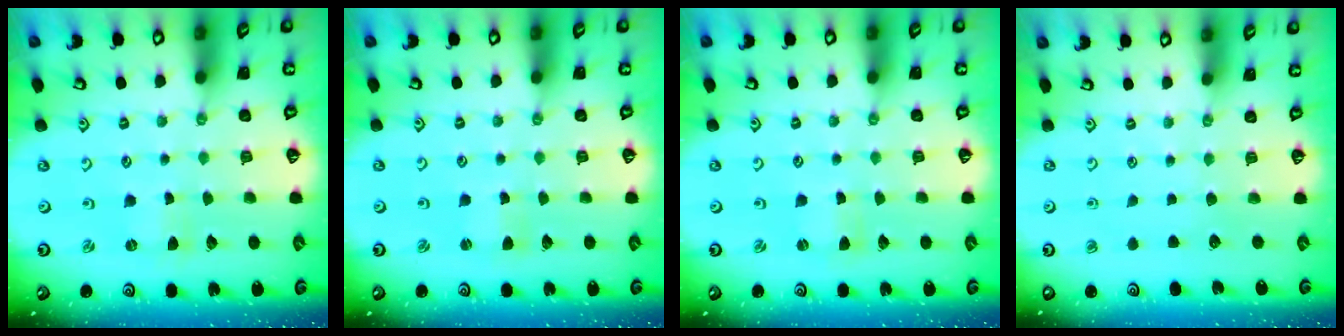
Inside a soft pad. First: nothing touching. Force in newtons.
{"total": 1.5, "press": 1.4, "slide": 0.3}
{"total": 0.0}
{"total": 0.0}